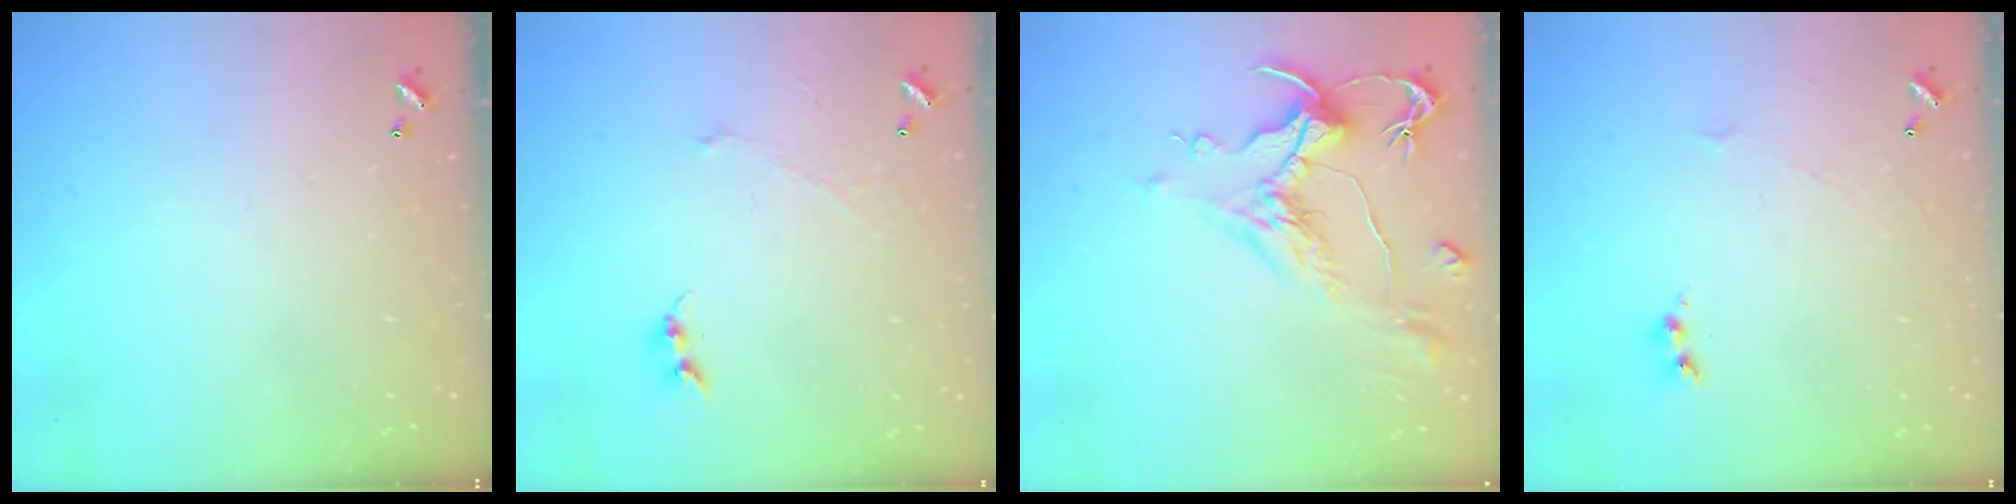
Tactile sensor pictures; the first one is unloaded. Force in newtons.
{"total": 0.0}
{"total": 1.6, "press": 0.6, "slide": 1.4}
{"total": 1.7, "press": 1.6, "slide": 0.6}